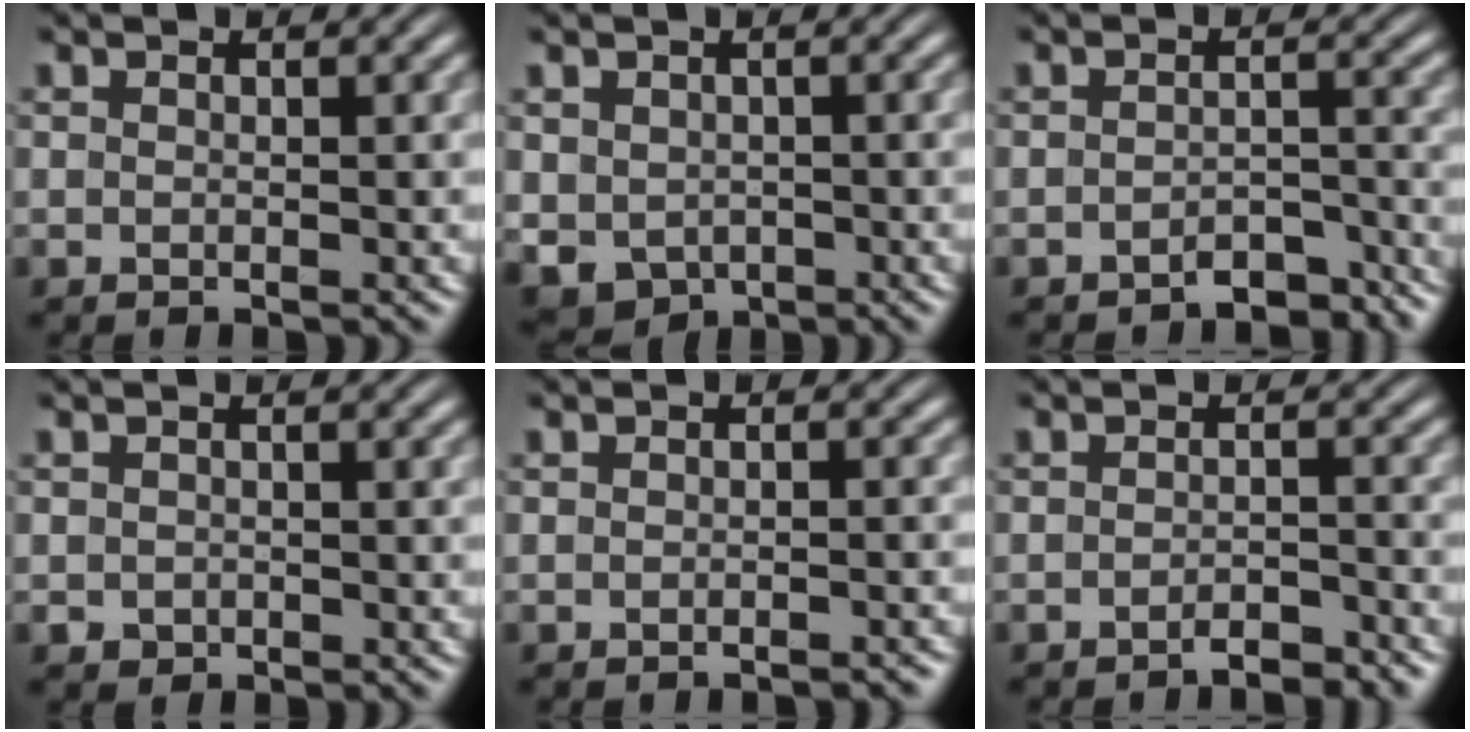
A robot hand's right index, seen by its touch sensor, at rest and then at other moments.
{"total": 7.8, "force": [-3.1, 6.5, 2.9], "torque": [-0.074, -0.050, -0.029]}
{"total": 4.3, "force": [-4.0, 1.0, 1.0], "torque": [-0.002, -0.008, -0.064]}
{"total": 2.1, "force": [-0.9, 1.8, 0.4], "torque": [-0.016, -0.021, -0.005]}
{"total": 1.2, "force": [-1.2, 0.1, 0.4], "torque": [-0.011, -0.001, -0.017]}
{"total": 2.8, "force": [-2.7, 0.2, 0.6], "torque": [-0.001, -0.003, -0.048]}